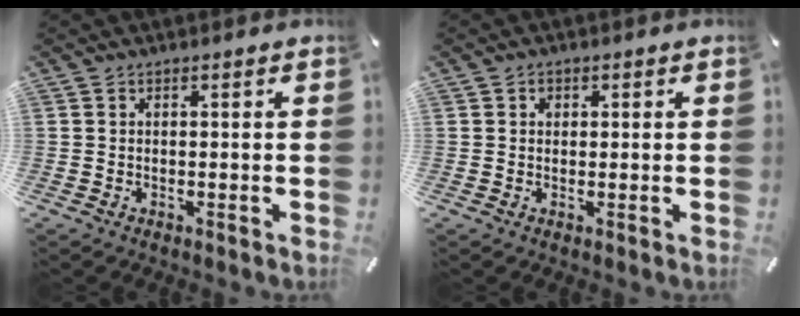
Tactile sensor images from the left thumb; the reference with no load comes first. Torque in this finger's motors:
{"motor_torque": [0.33, 0.44, 0.02, -0.13, 0.03]}